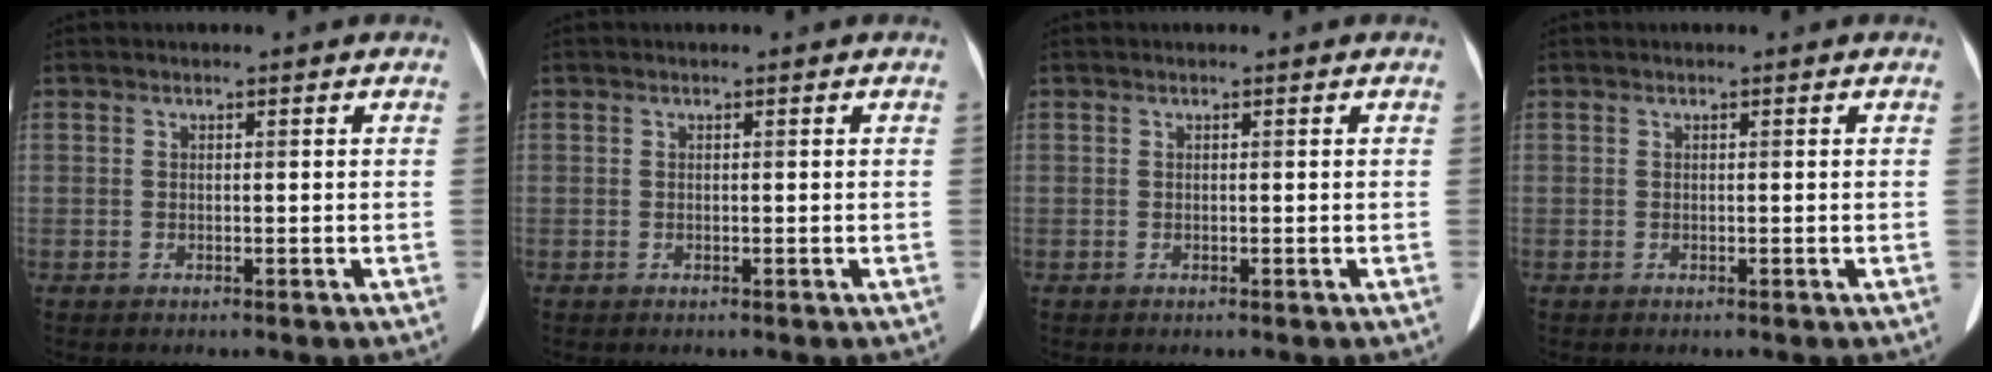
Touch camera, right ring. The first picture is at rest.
{"total": 0.0}
{"total": 0.0}
{"total": 0.0}